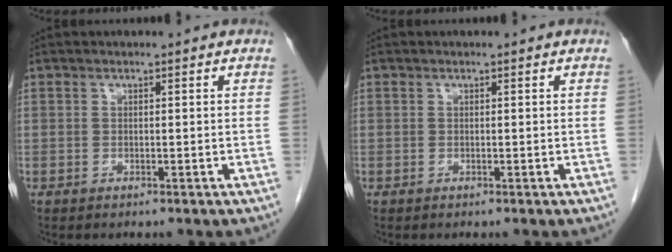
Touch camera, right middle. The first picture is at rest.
{"total": 0.0}